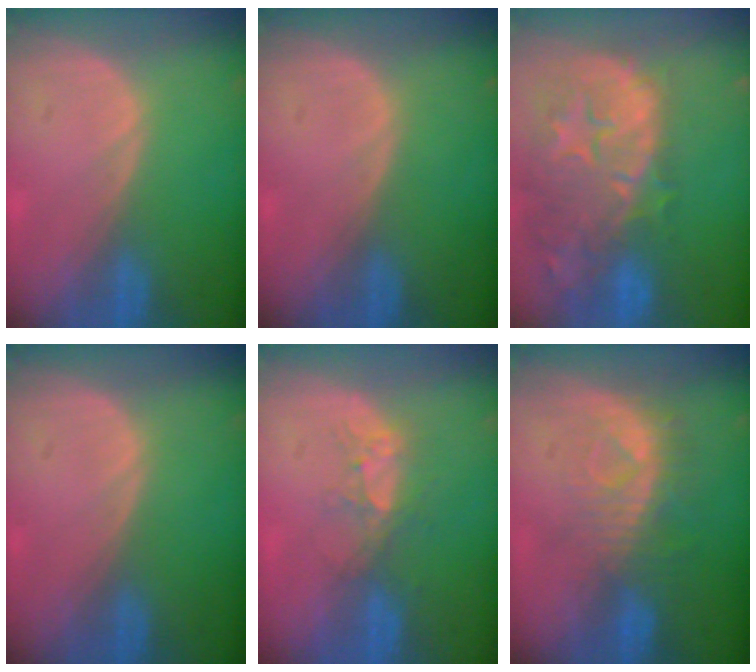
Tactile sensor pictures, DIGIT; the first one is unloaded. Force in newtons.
{"total": 0.0}
{"total": 15.0, "press": 11.9, "slide": 9.0}
{"total": 0.0}
{"total": 4.0, "press": 3.5, "slide": 1.9}
{"total": 8.0, "press": 7.2, "slide": 3.5}